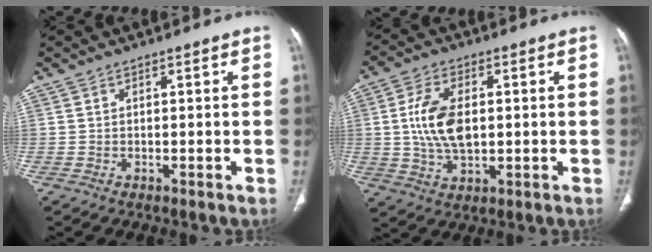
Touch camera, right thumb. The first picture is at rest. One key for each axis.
{"total": 10.8, "fx": 0.9, "fy": 6.1, "fz": 8.9, "tx": -0.172, "ty": -0.002, "tz": 0.023}